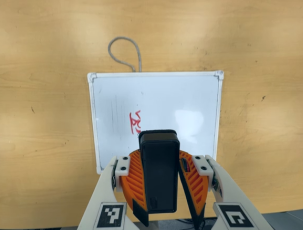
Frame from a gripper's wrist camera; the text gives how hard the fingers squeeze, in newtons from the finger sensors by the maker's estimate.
{"total": 9.6, "left": 9.7, "right": 9.4}